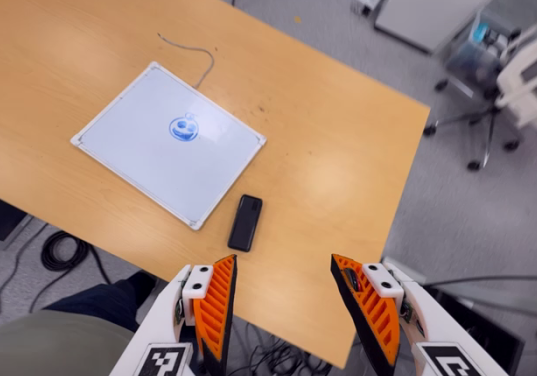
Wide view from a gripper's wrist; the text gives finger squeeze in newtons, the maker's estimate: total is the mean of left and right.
{"total": 0.0}